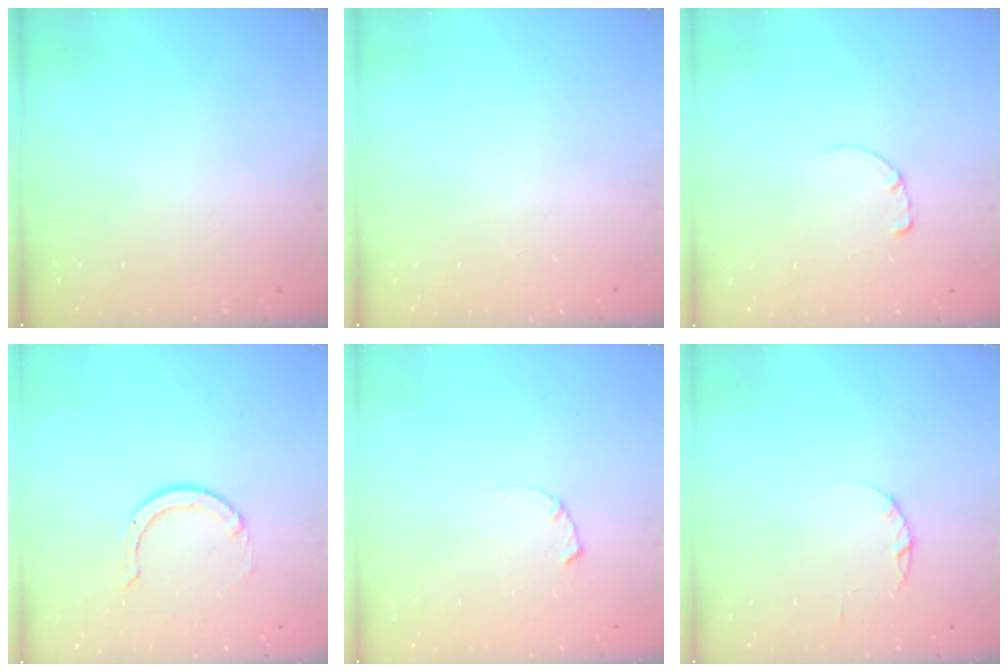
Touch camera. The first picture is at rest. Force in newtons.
{"total": 0.0}
{"total": 0.7, "press": 0.7, "slide": 0.2}
{"total": 2.8, "press": 2.8, "slide": 0.2}
{"total": 1.7, "press": 1.6, "slide": 0.3}
{"total": 1.7, "press": 1.7, "slide": 0.3}